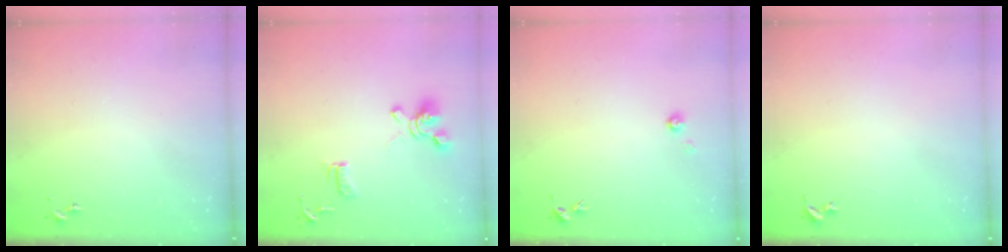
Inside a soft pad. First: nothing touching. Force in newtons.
{"total": 13.0, "press": 12.9, "slide": 1.6}
{"total": 3.2, "press": 3.2, "slide": 0.3}
{"total": 0.0}